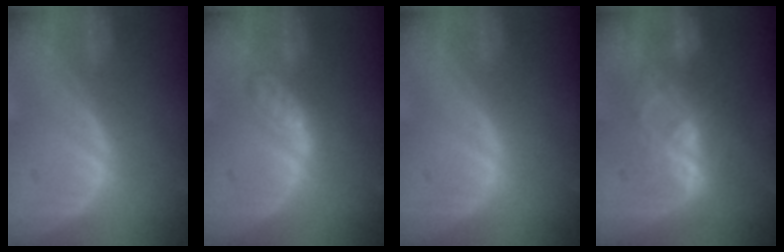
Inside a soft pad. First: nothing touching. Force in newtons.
{"total": 4.7, "press": 4.5, "slide": 1.3}
{"total": 0.0}
{"total": 6.6, "press": 6.4, "slide": 1.6}